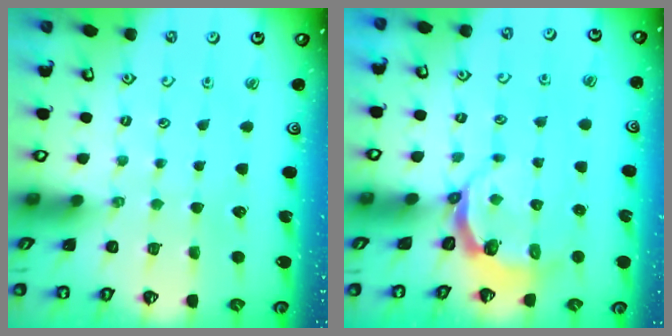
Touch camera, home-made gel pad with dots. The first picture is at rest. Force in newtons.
{"total": 4.9, "press": 4.0, "slide": 2.9}